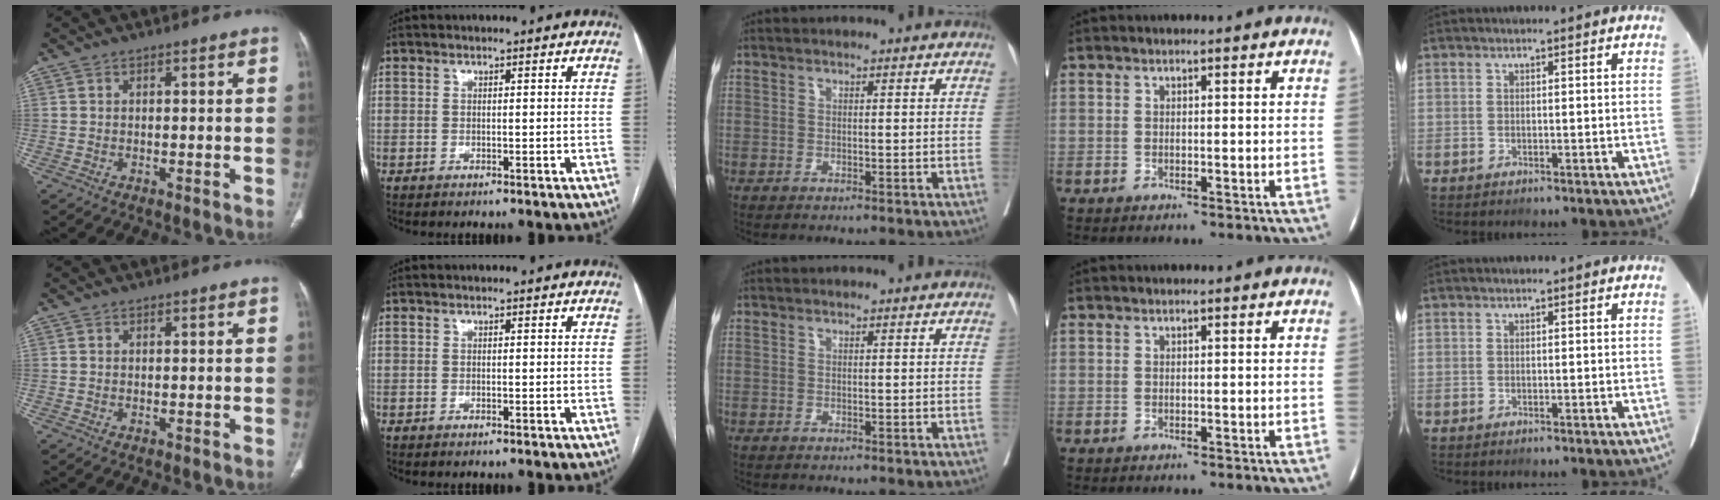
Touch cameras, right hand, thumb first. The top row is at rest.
{}